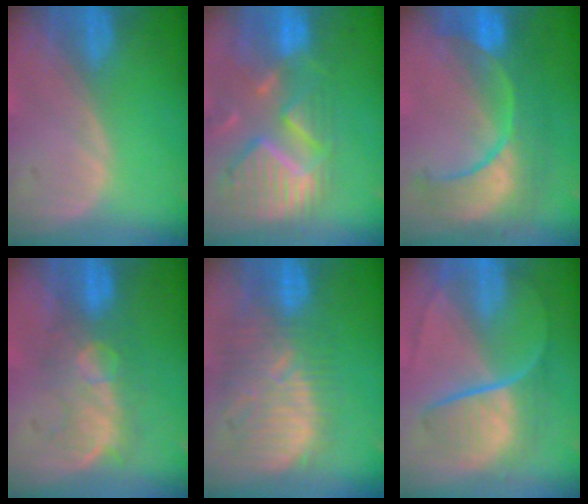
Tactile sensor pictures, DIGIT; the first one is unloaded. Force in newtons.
{"total": 12.1, "press": 10.4, "slide": 6.2}
{"total": 10.3, "press": 10.3, "slide": 1.1}
{"total": 7.9, "press": 7.6, "slide": 2.2}
{"total": 11.3, "press": 10.9, "slide": 3.1}
{"total": 9.0, "press": 7.4, "slide": 5.1}